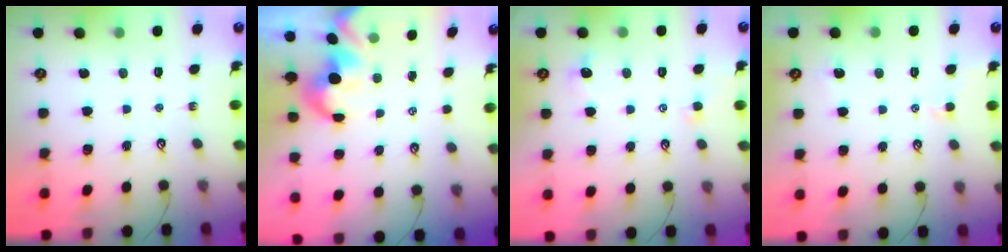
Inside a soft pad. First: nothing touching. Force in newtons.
{"total": 1.7, "press": 1.4, "slide": 1.0}
{"total": 0.8, "press": 0.7, "slide": 0.4}
{"total": 0.6, "press": 0.4, "slide": 0.5}